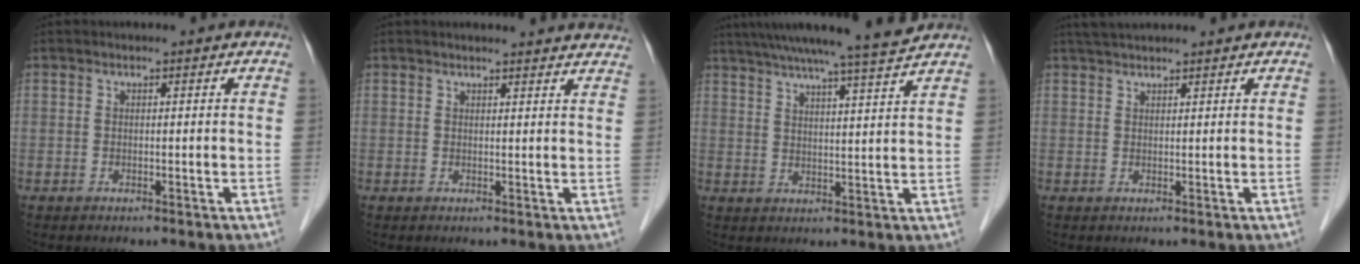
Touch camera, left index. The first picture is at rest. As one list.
[{"total": 10.6, "force": [10.3, 0.8, 2.6], "torque": [-0.012, -0.009, 0.094]}, {"total": 13.5, "force": [12.1, -1.5, 5.8], "torque": [-0.103, -0.010, 0.171]}, {"total": 3.8, "force": [3.4, 0.2, 1.6], "torque": [-0.025, 0.031, 0.062]}]